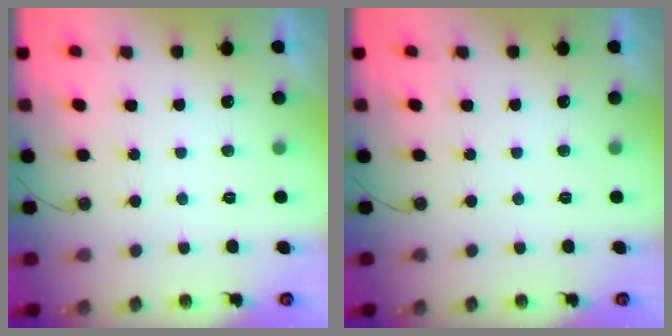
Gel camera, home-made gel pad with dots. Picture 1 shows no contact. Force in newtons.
{"total": 0.0}